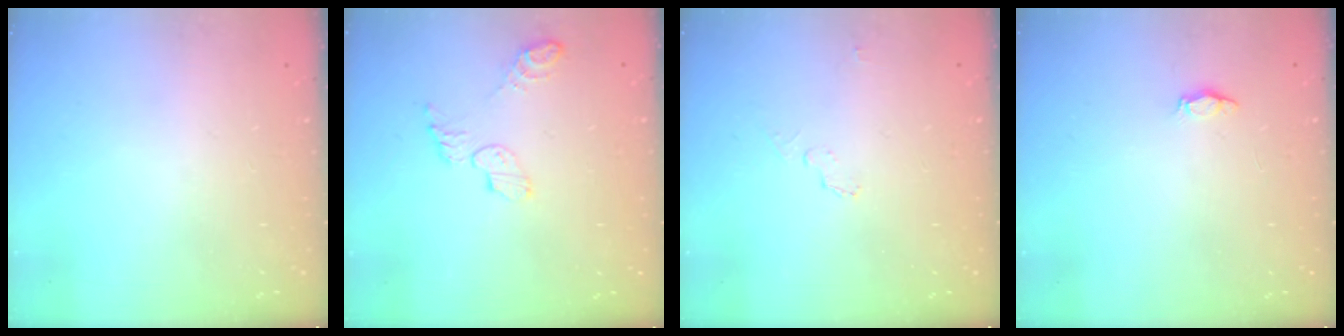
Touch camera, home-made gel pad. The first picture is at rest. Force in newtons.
{"total": 6.6, "press": 6.5, "slide": 0.5}
{"total": 4.2, "press": 3.6, "slide": 2.1}
{"total": 2.2, "press": 2.2, "slide": 0.3}